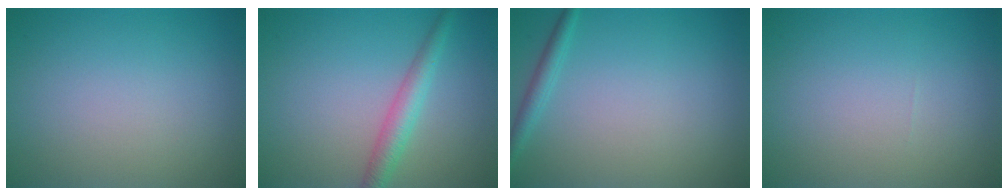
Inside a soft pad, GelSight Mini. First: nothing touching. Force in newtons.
{"total": 2.8, "press": 2.8, "slide": 0.0}
{"total": 1.5, "press": 1.4, "slide": 0.1}
{"total": 0.0}